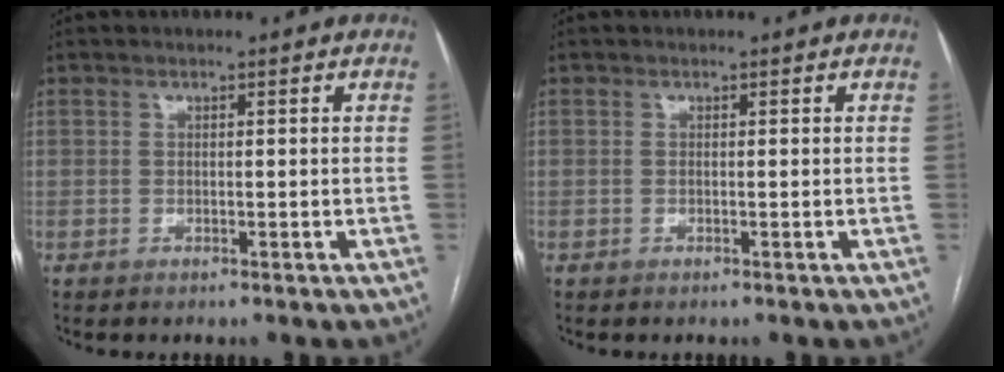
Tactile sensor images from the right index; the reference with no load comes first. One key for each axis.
{"total": 0.0}